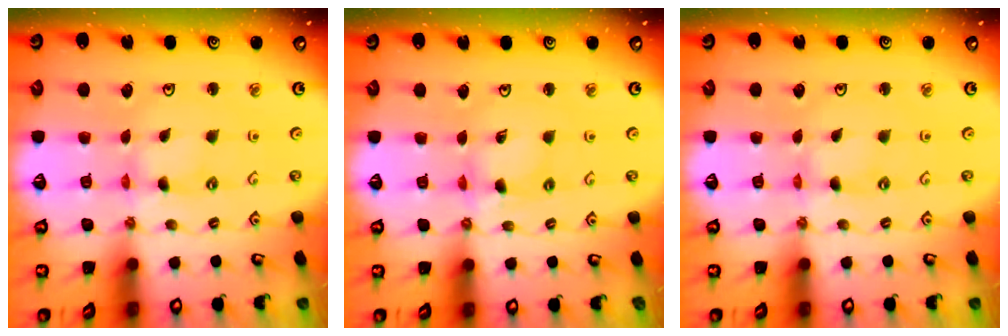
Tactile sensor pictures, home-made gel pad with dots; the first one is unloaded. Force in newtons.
{"total": 4.5, "press": 4.5, "slide": 0.3}
{"total": 0.0}